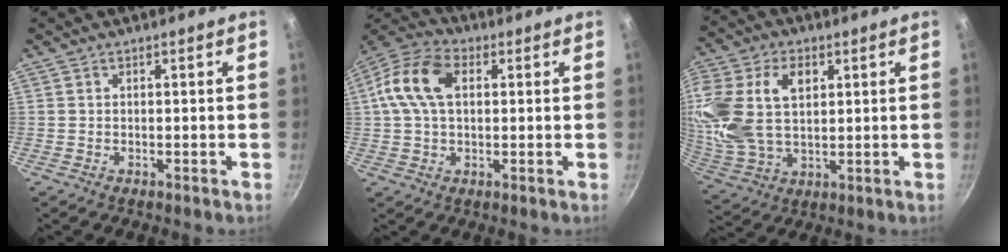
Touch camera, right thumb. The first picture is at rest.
{"total": 11.8, "force": [2.3, 7.5, 8.8], "torque": [-0.157, 0.023, 0.026]}
{"total": 20.0, "force": [5.4, 13.1, 14.1], "torque": [-0.307, -0.003, 0.106]}